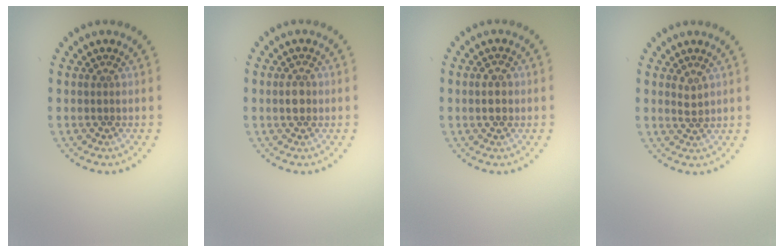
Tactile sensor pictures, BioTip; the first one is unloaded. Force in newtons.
{"total": 1.5, "press": 1.5, "slide": 0.2}
{"total": 2.2, "press": 2.2, "slide": 0.1}
{"total": 1.1, "press": 0.9, "slide": 0.5}